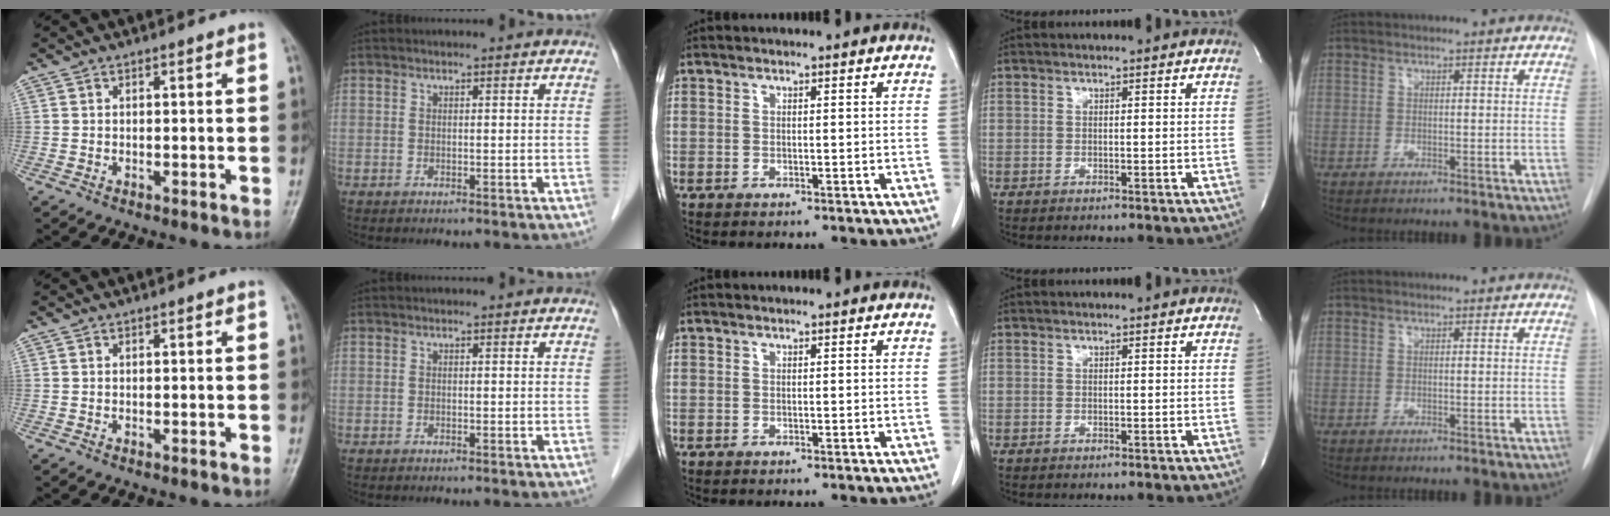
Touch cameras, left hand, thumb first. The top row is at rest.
{}